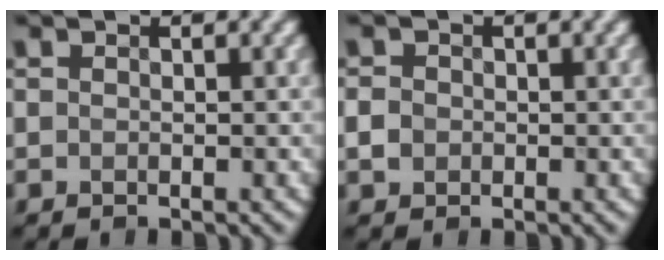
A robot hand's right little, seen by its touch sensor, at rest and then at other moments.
{"total": 1.4, "force": [-0.2, 1.3, 0.4], "torque": [-0.005, 0.001, -0.003]}